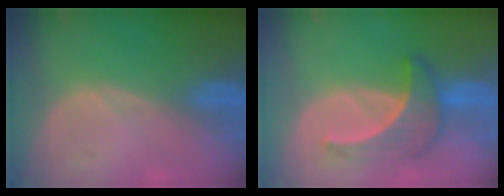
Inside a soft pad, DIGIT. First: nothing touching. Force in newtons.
{"total": 6.4, "press": 6.1, "slide": 1.9}